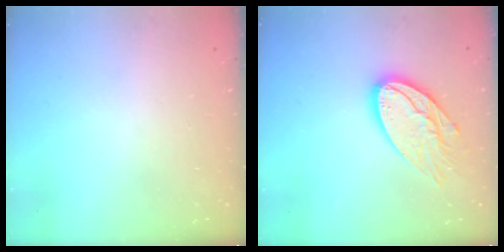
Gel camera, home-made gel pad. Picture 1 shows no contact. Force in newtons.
{"total": 14.3, "press": 14.3, "slide": 0.7}